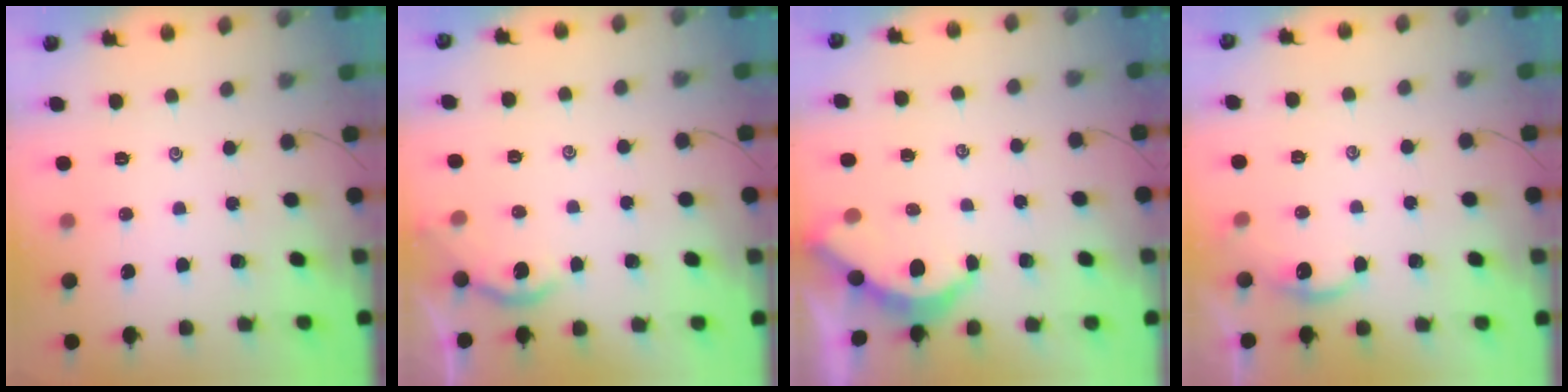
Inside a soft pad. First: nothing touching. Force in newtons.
{"total": 2.2, "press": 2.2, "slide": 0.2}
{"total": 4.0, "press": 4.0, "slide": 0.3}
{"total": 2.2, "press": 2.2, "slide": 0.2}